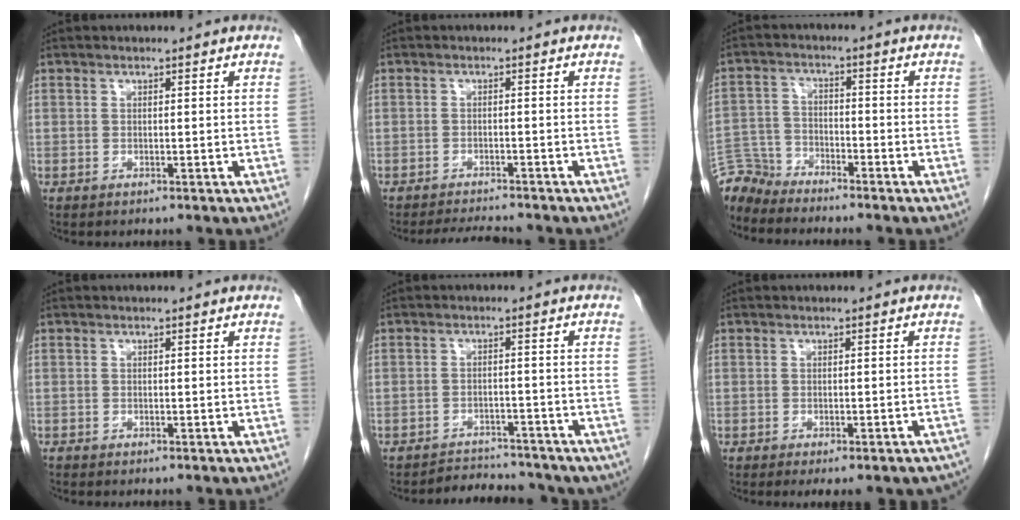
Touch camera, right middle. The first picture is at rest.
{"total": 4.1, "force": [-4.0, -0.1, 1.0], "torque": [-0.021, -0.016, -0.064]}
{"total": 5.6, "force": [-5.5, 0.6, -0.9], "torque": [0.013, 0.003, -0.107]}
{"total": 0.0}
{"total": 7.7, "force": [-7.0, 3.0, 1.2], "torque": [-0.011, 0.014, -0.086]}
{"total": 7.8, "force": [-6.4, 2.0, 3.9], "torque": [-0.041, 0.001, -0.070]}